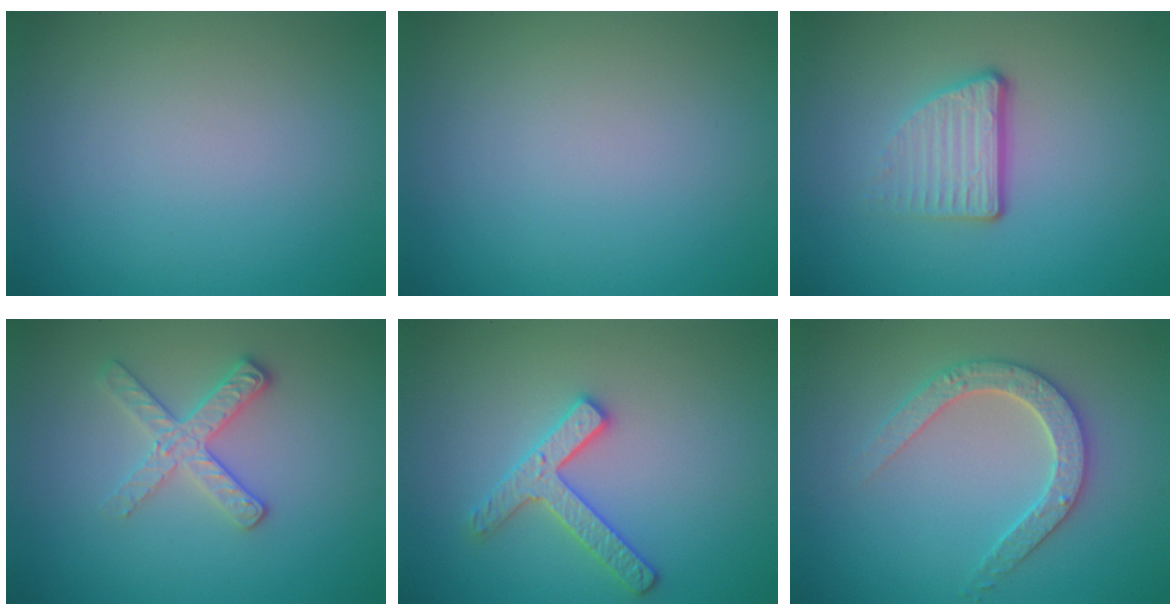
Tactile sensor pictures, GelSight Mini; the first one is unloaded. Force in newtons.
{"total": 0.0}
{"total": 3.7, "press": 2.2, "slide": 3.0}
{"total": 2.8, "press": 2.6, "slide": 1.0}
{"total": 2.9, "press": 2.8, "slide": 0.6}
{"total": 3.0, "press": 2.9, "slide": 0.6}